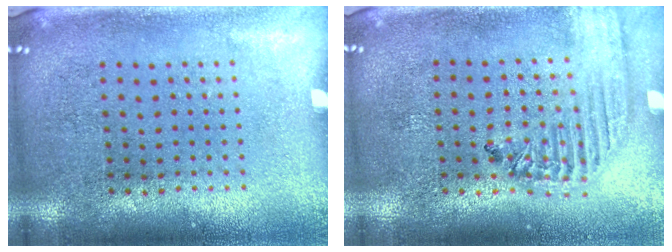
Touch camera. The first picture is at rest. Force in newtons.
{"total": 1.9, "press": 1.7, "slide": 0.8}